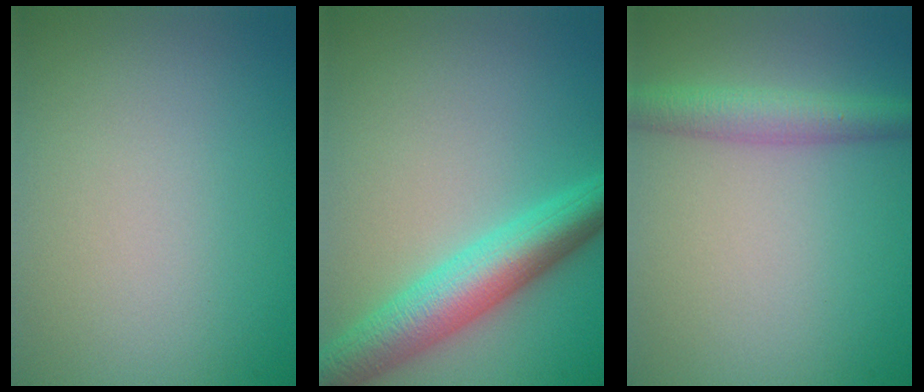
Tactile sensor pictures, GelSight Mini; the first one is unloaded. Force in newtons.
{"total": 6.2, "press": 6.2, "slide": 0.2}
{"total": 3.5, "press": 3.5, "slide": 0.1}